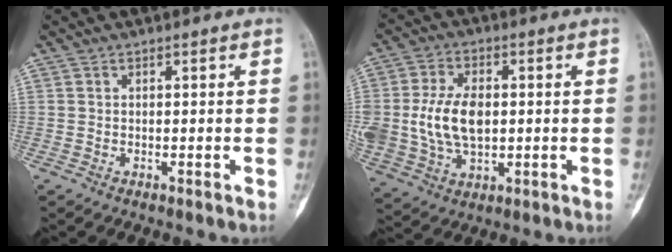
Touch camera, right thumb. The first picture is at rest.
{"total": 13.2, "force": [0.3, 8.5, 10.2], "torque": [-0.197, 0.003, 0.017]}